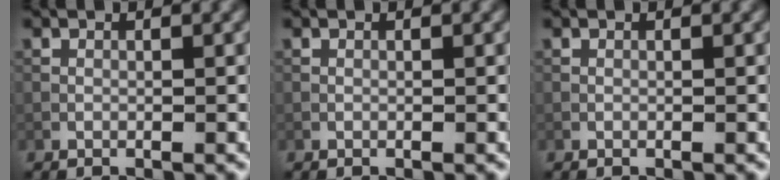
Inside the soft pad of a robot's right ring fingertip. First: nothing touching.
{"total": 0.0}
{"total": 0.0}